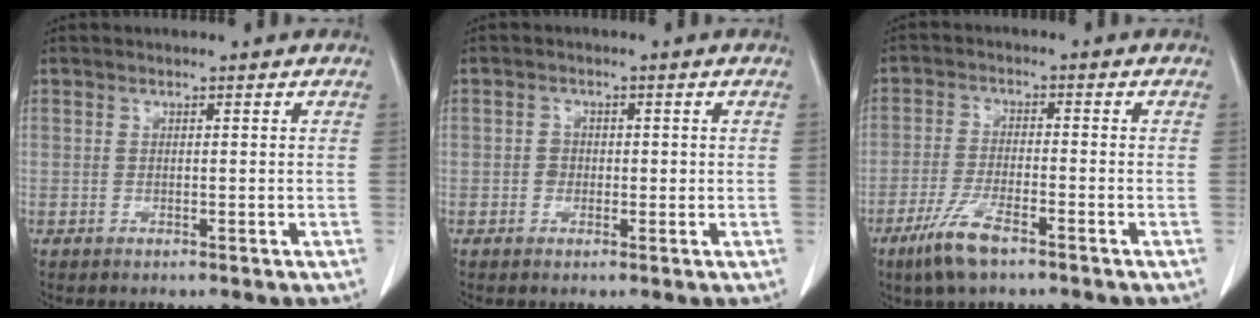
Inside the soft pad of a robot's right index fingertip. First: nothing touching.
{"total": 1.6, "force": [-0.3, 1.5, 0.6], "torque": [-0.005, 0.007, -0.006]}
{"total": 6.8, "force": [-4.6, 1.2, 4.9], "torque": [-0.108, -0.011, -0.085]}